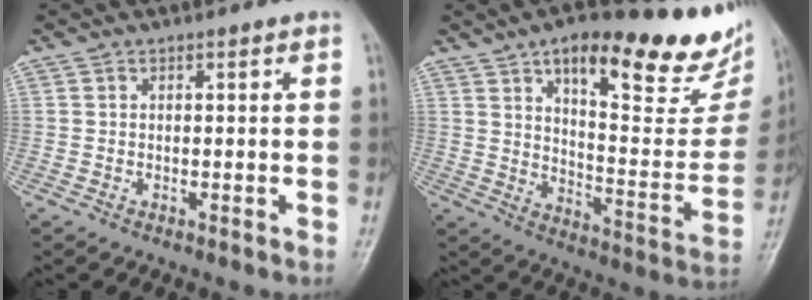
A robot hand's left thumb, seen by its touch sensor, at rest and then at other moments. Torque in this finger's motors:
{"motor_torque": [1.53, 1.44, 1.48, -1.29, 0.20]}